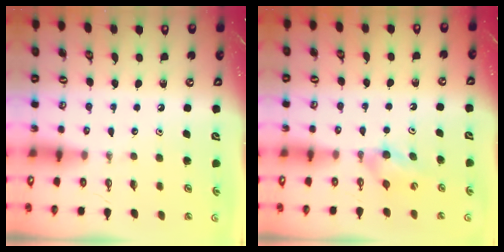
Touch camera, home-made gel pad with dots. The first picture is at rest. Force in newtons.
{"total": 5.4, "press": 5.3, "slide": 1.2}